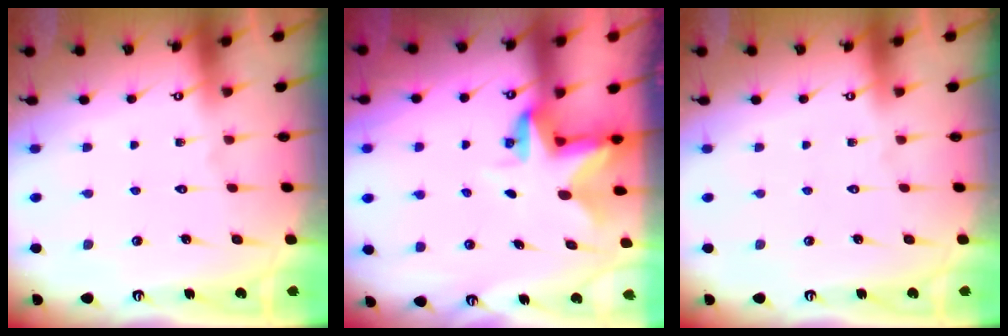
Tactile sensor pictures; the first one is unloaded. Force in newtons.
{"total": 4.0, "press": 4.0, "slide": 0.0}
{"total": 0.0}